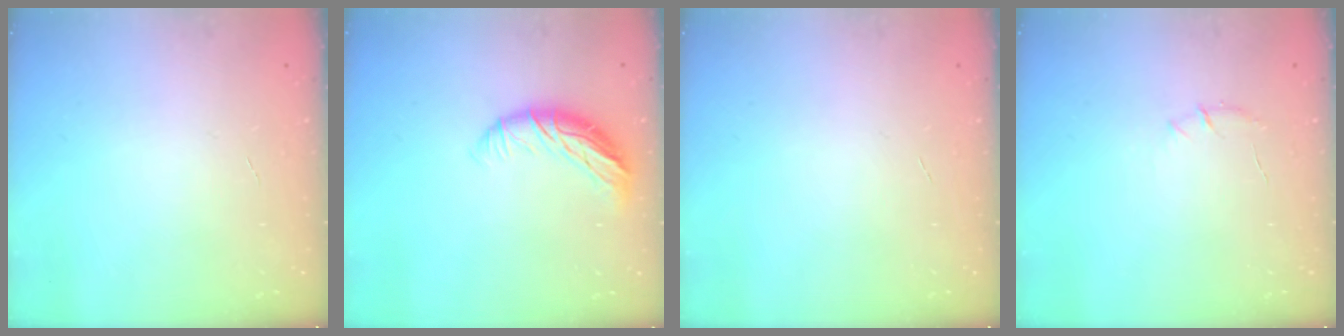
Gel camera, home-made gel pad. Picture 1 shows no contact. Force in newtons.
{"total": 9.9, "press": 9.9, "slide": 0.4}
{"total": 0.0}
{"total": 4.3, "press": 4.1, "slide": 1.6}